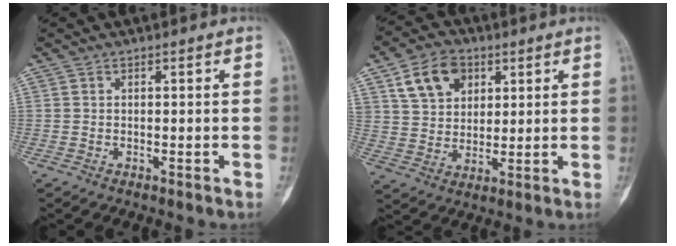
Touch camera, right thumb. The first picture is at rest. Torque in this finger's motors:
{"motor_torque": [-1.24, 1.71, 0.14, 0.15, 0.11]}